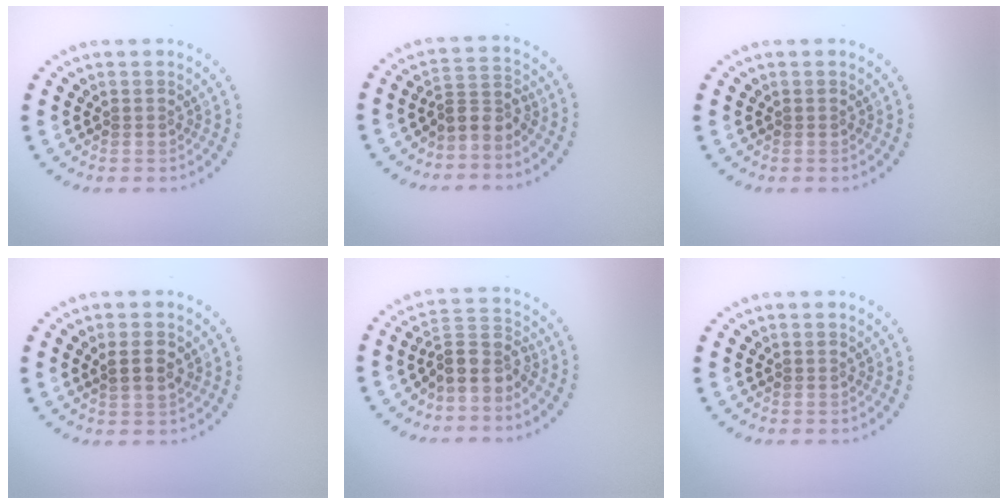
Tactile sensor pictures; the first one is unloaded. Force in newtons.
{"total": 2.7, "press": 1.9, "slide": 1.9}
{"total": 0.0}
{"total": 2.3, "press": 2.1, "slide": 0.8}
{"total": 3.6, "press": 2.8, "slide": 2.3}
{"total": 0.0}